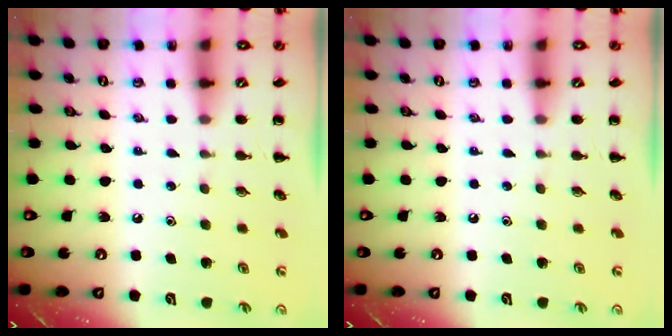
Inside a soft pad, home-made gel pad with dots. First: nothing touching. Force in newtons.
{"total": 0.0}